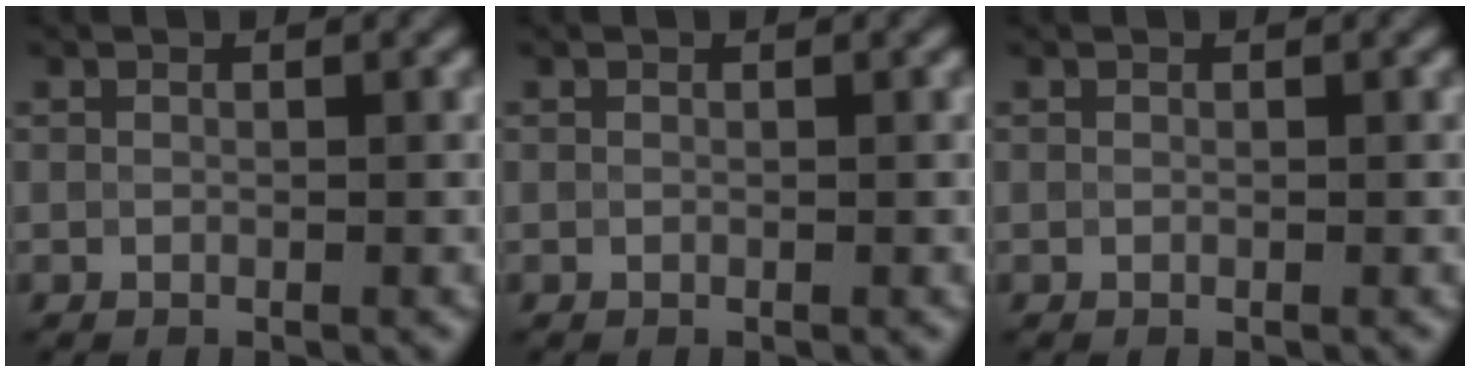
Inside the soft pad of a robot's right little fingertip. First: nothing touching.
{"total": 0.0}
{"total": 0.0}